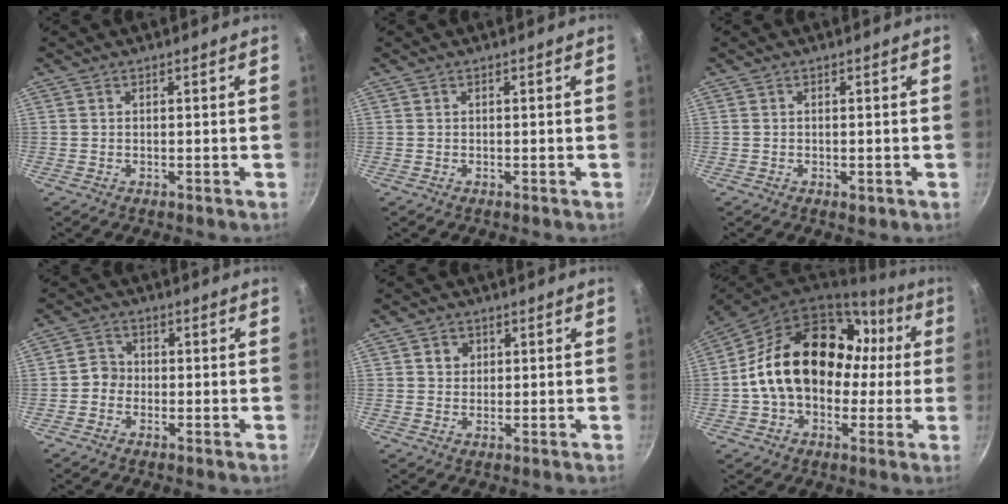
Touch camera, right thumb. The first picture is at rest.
{"total": 0.0}
{"total": 2.0, "force": [-0.2, 1.1, 1.7], "torque": [-0.023, -0.008, -0.003]}
{"total": 3.2, "force": [-0.9, 2.9, 1.0], "torque": [0.003, 0.015, -0.027]}
{"total": 3.1, "force": [0.9, 2.8, 1.0], "torque": [0.002, 0.001, 0.011]}
{"total": 23.0, "force": [1.5, 16.7, 15.8], "torque": [-0.242, 0.057, 0.029]}